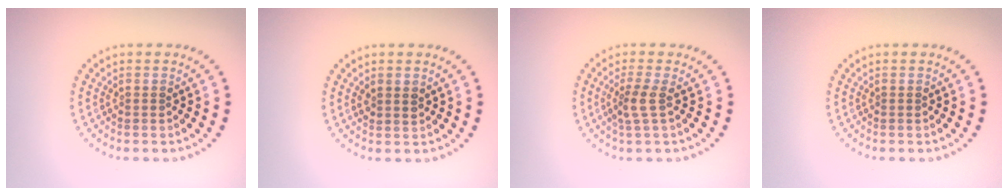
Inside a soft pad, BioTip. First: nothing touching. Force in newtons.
{"total": 1.1, "press": 1.0, "slide": 0.5}
{"total": 2.1, "press": 1.6, "slide": 1.3}
{"total": 0.0}